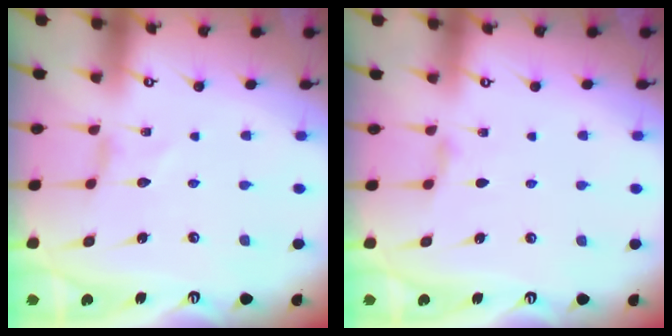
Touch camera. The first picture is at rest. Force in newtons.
{"total": 2.9, "press": 2.8, "slide": 0.5}